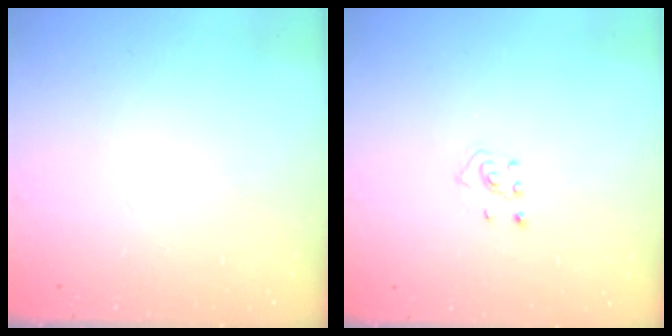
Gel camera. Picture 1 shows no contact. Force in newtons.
{"total": 2.5, "press": 2.4, "slide": 0.7}